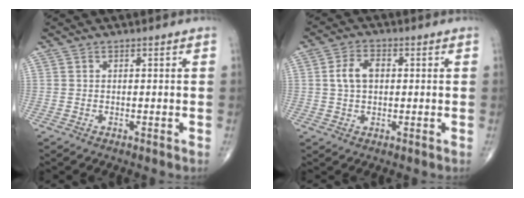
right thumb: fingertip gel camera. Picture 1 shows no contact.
{"total": 5.6, "force": [0.7, 3.6, 4.2], "torque": [-0.080, 0.011, 0.010]}